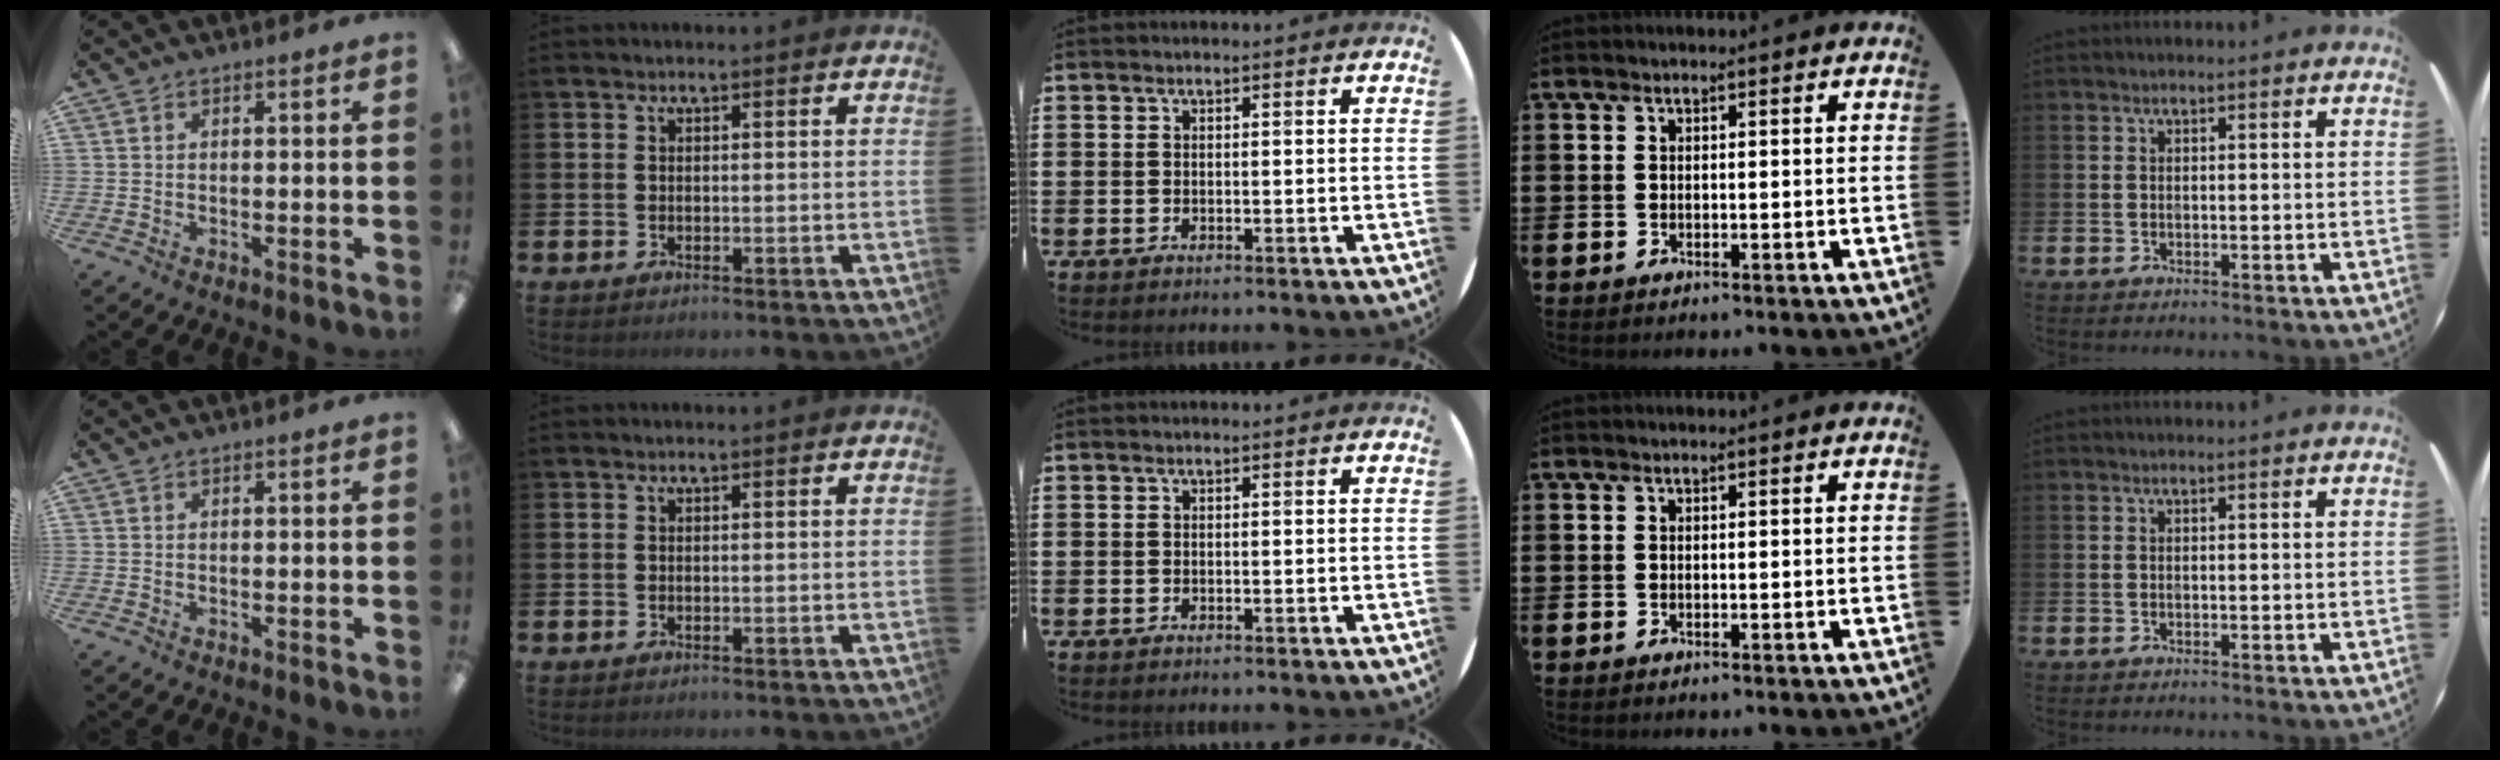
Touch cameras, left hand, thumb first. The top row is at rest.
{}